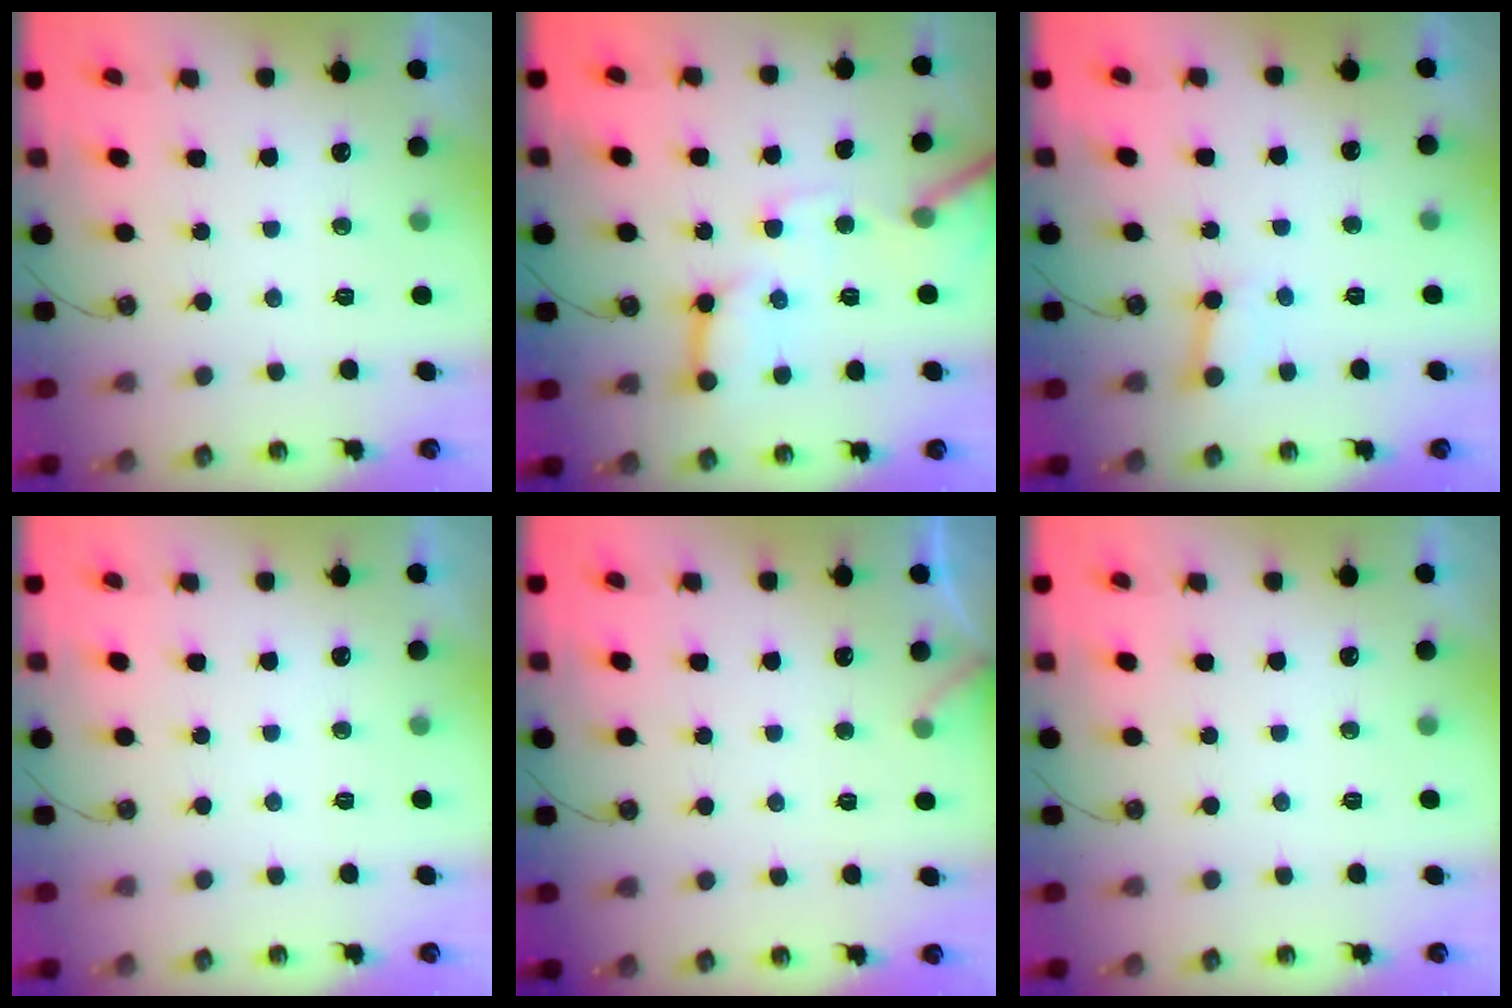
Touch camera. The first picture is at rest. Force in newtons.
{"total": 13.4, "press": 13.3, "slide": 1.5}
{"total": 3.0, "press": 3.0, "slide": 0.3}
{"total": 0.0}
{"total": 3.5, "press": 3.5, "slide": 0.3}
{"total": 0.0}